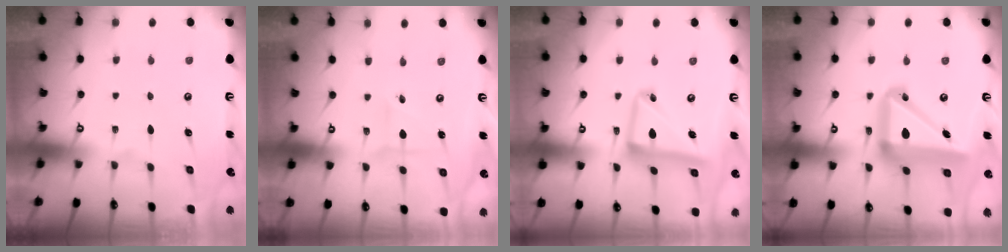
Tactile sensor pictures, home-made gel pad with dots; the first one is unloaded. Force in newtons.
{"total": 1.9, "press": 1.9, "slide": 0.2}
{"total": 14.4, "press": 14.3, "slide": 1.4}
{"total": 18.4, "press": 18.2, "slide": 2.6}